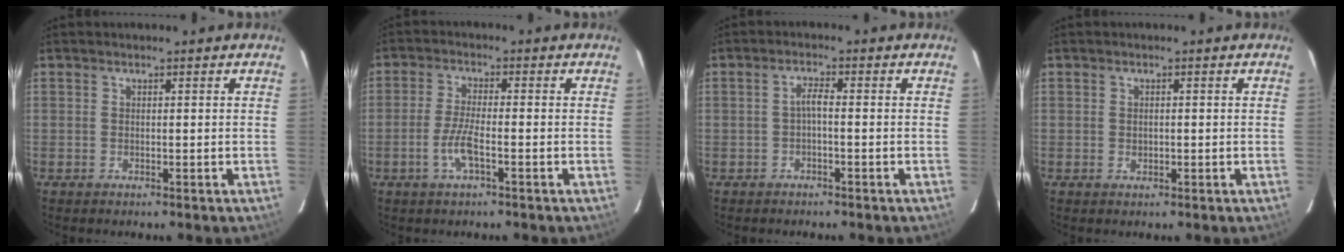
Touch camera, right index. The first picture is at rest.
{"total": 5.1, "force": [-2.1, 0.8, 4.6], "torque": [-0.098, -0.001, -0.043]}
{"total": 1.9, "force": [-0.7, 0.2, 1.7], "torque": [-0.035, 0.007, -0.014]}
{"total": 0.9, "force": [0.0, 0.7, 0.5], "torque": [-0.005, 0.003, 0.000]}